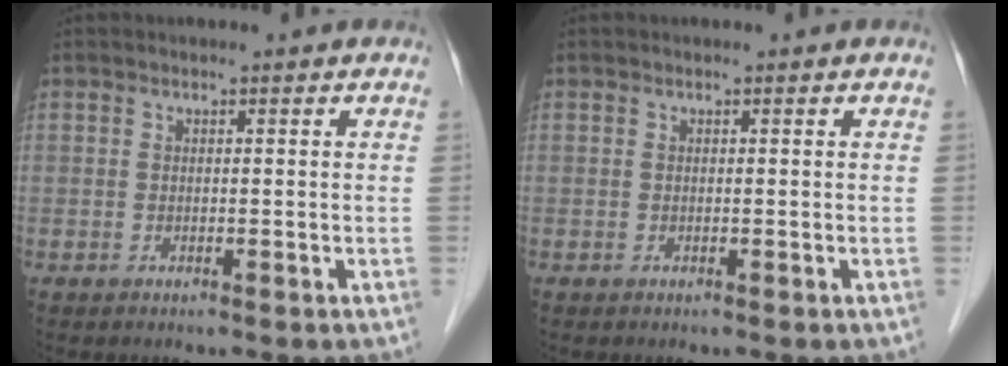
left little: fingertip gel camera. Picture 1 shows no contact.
{"total": 0.0}